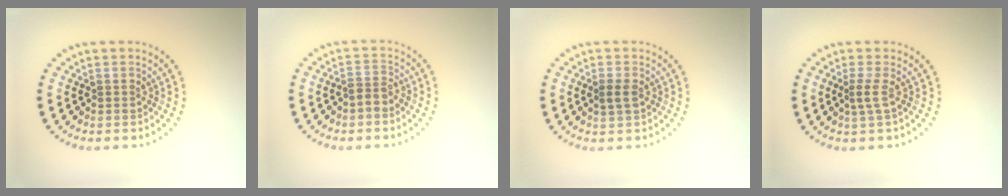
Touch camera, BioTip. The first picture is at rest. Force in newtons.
{"total": 1.8, "press": 1.3, "slide": 1.2}
{"total": 1.6, "press": 1.6, "slide": 0.2}
{"total": 1.4, "press": 0.9, "slide": 1.0}